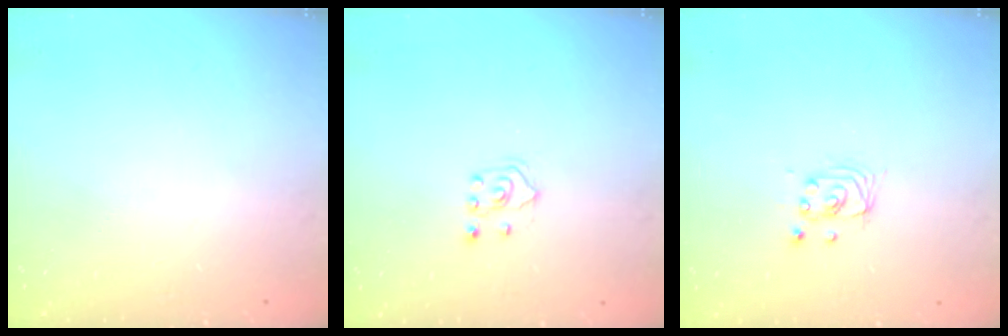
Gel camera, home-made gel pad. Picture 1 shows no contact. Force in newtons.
{"total": 4.0, "press": 3.9, "slide": 1.0}
{"total": 2.8, "press": 2.8, "slide": 0.2}